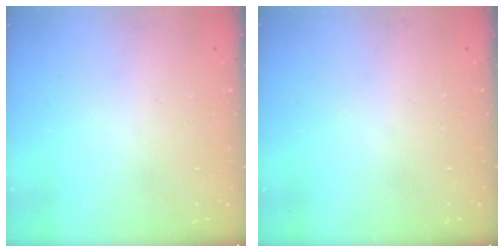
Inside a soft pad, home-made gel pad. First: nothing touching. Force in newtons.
{"total": 0.0}